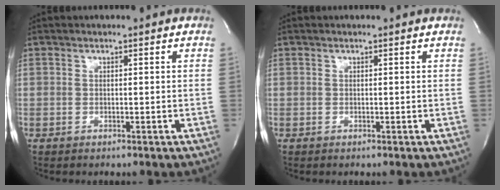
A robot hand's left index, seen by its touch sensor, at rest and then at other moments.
{"total": 0.0}